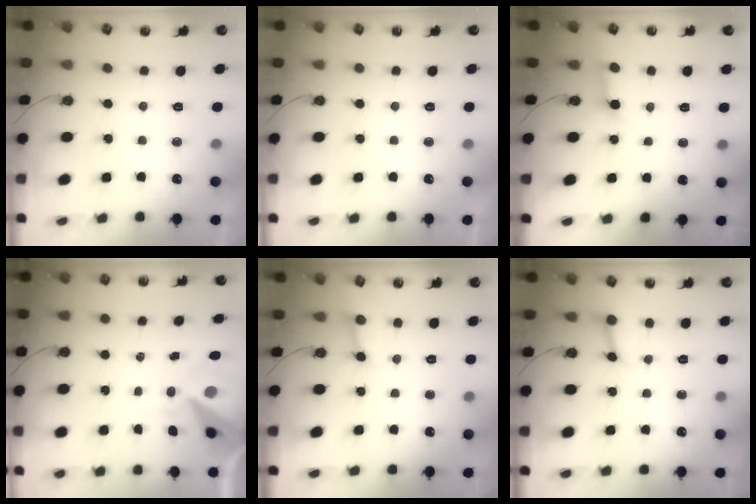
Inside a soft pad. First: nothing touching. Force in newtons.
{"total": 0.0}
{"total": 2.9, "press": 2.9, "slide": 0.4}
{"total": 11.5, "press": 11.4, "slide": 1.6}
{"total": 3.0, "press": 3.0, "slide": 0.1}
{"total": 2.6, "press": 2.6, "slide": 0.1}